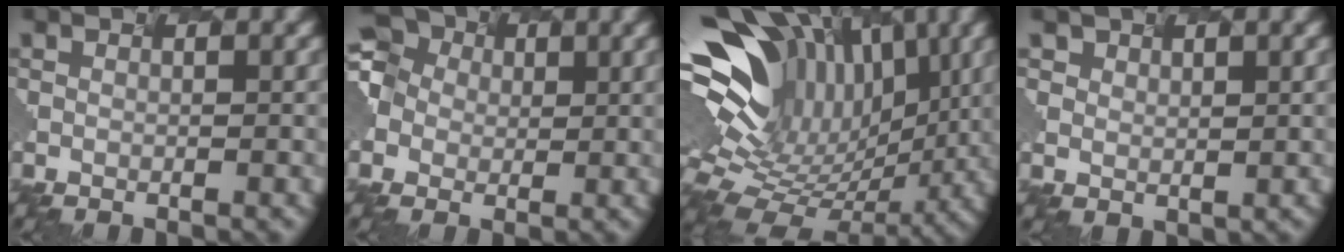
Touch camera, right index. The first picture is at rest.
{"total": 5.9, "force": [0.9, 5.0, 2.9], "torque": [-0.068, 0.021, -0.006]}
{"total": 13.3, "force": [3.1, 9.1, 9.3], "torque": [-0.179, 0.021, 0.097]}
{"total": 1.6, "force": [1.2, 0.7, -0.7], "torque": [-0.006, -0.009, 0.037]}